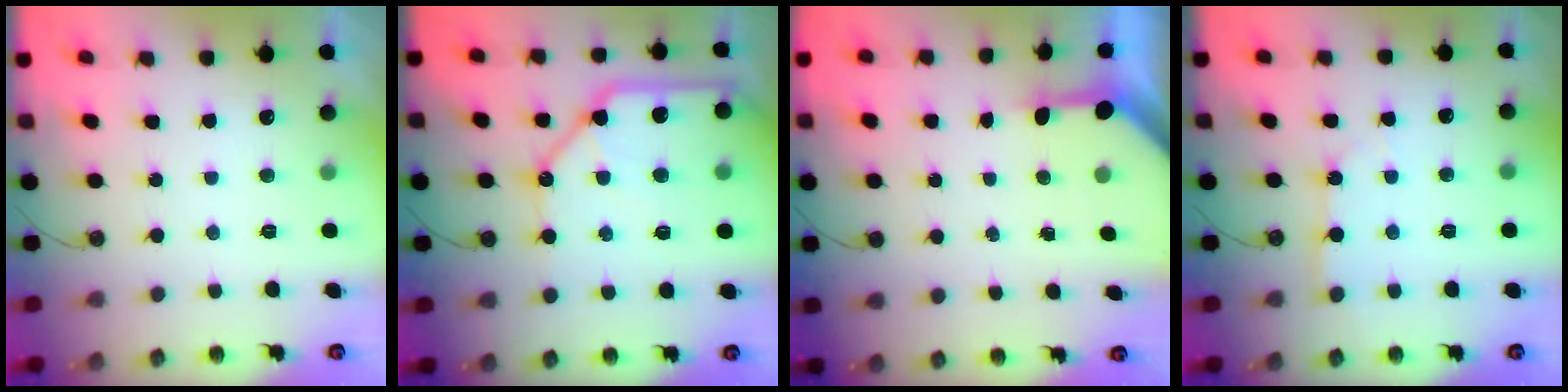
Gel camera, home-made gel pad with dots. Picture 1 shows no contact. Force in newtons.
{"total": 16.7, "press": 16.5, "slide": 2.6}
{"total": 3.4, "press": 3.3, "slide": 0.4}
{"total": 3.0, "press": 3.0, "slide": 0.4}